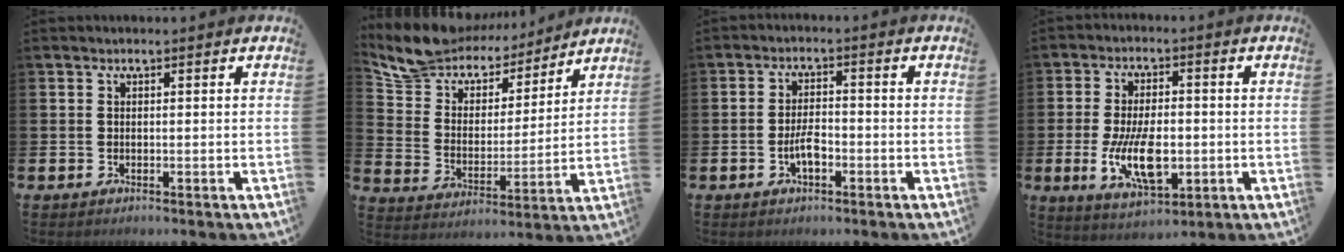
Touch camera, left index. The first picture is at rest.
{"total": 9.5, "force": [8.7, 3.8, 0.5], "torque": [-0.058, -0.071, 0.156]}
{"total": 3.3, "force": [-1.3, 1.5, 2.7], "torque": [-0.042, 0.004, -0.026]}
{"total": 9.1, "force": [-1.7, 4.5, 7.7], "torque": [-0.132, -0.013, -0.031]}